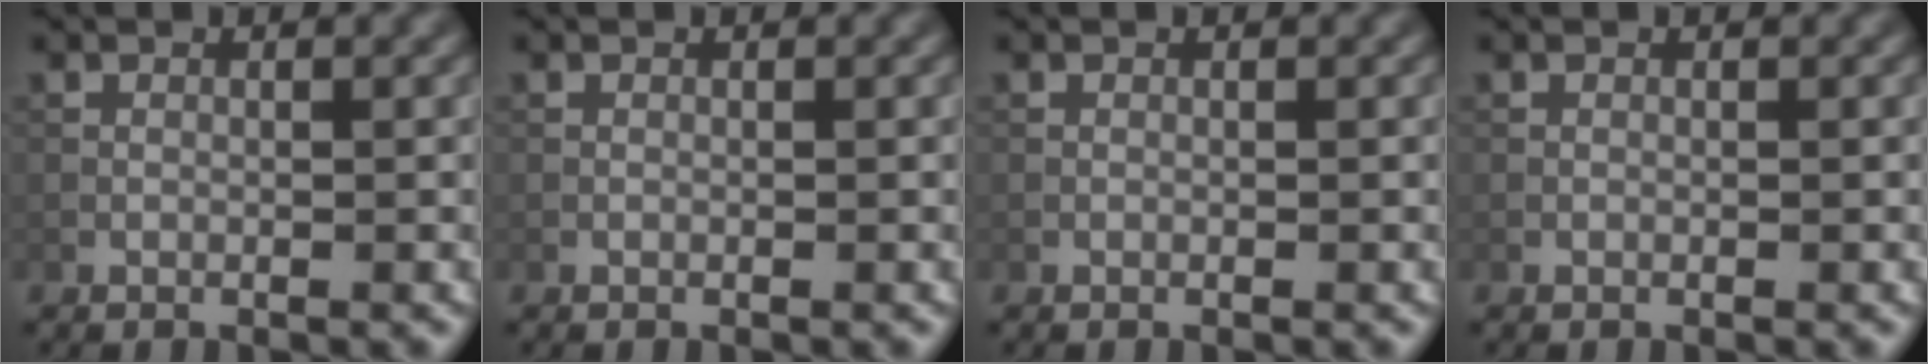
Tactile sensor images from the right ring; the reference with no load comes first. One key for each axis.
{"total": 0.0}
{"total": 0.0}
{"total": 0.0}